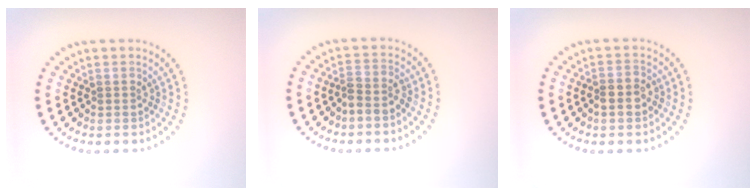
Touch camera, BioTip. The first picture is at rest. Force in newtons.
{"total": 1.8, "press": 1.4, "slide": 1.1}
{"total": 2.1, "press": 2.0, "slide": 0.8}